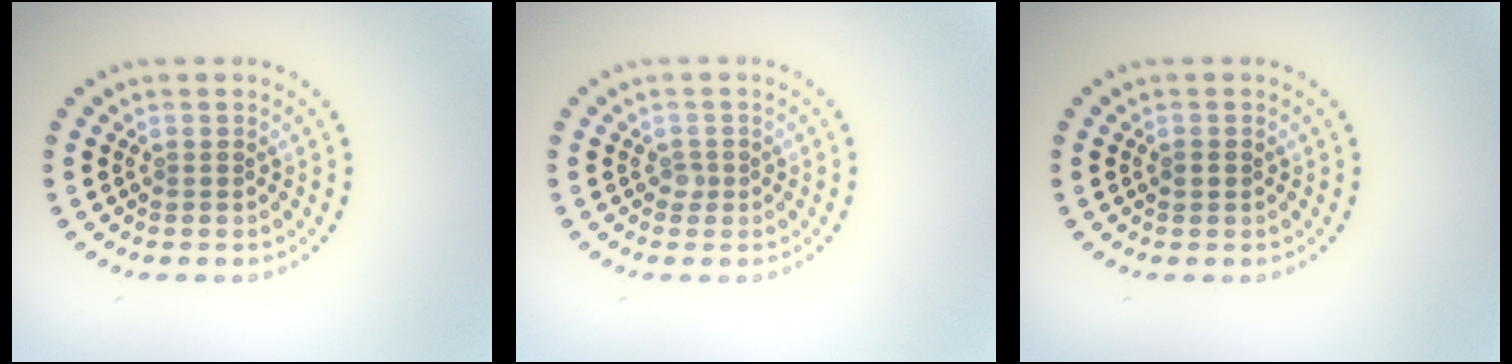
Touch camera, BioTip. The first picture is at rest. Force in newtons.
{"total": 0.8, "press": 0.6, "slide": 0.5}
{"total": 0.9, "press": 0.9, "slide": 0.0}